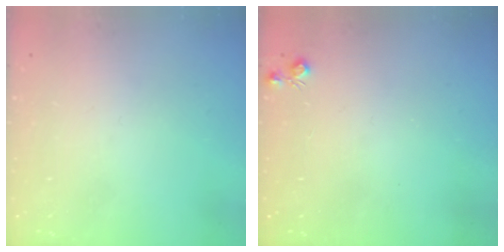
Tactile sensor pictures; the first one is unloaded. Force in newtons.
{"total": 4.7, "press": 4.7, "slide": 0.7}